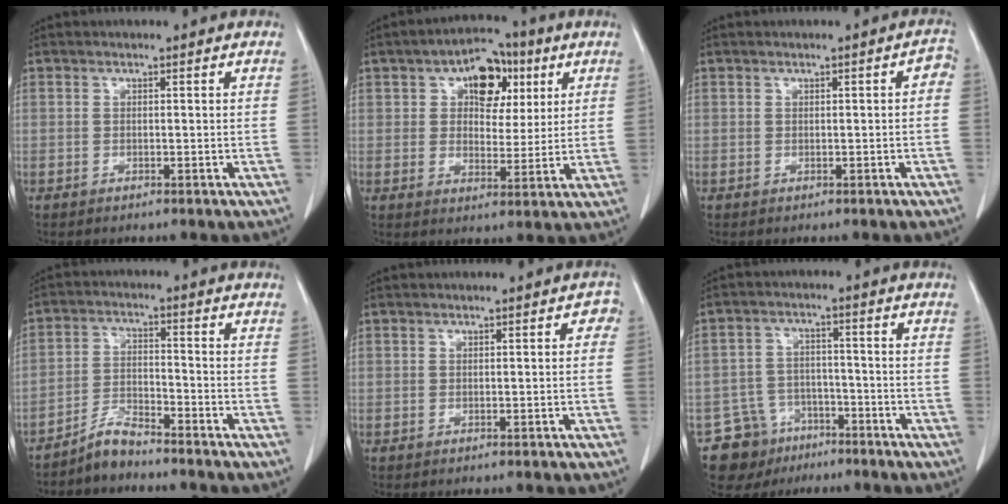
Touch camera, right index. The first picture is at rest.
{"total": 9.3, "force": [3.8, 5.5, 6.4], "torque": [-0.086, 0.028, 0.057]}
{"total": 1.6, "force": [-0.1, 0.6, 1.5], "torque": [-0.008, 0.005, -0.003]}
{"total": 4.6, "force": [-4.3, 0.6, 1.4], "torque": [-0.028, -0.011, -0.084]}
{"total": 1.2, "force": [0.1, 0.8, 1.0], "torque": [0.000, 0.007, -0.002]}
{"total": 7.9, "force": [-5.3, 5.8, 0.5], "torque": [-0.007, 0.020, -0.084]}